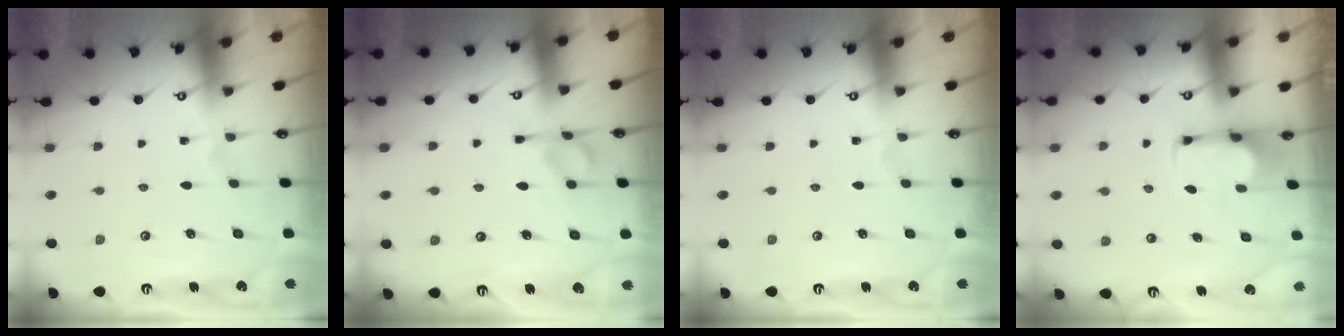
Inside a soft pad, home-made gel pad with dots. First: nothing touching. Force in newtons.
{"total": 7.2, "press": 7.2, "slide": 0.6}
{"total": 0.0}
{"total": 2.7, "press": 2.5, "slide": 0.9}